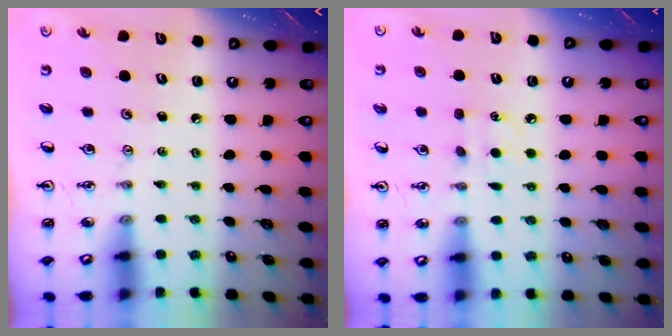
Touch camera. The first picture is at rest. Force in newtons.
{"total": 5.2, "press": 5.1, "slide": 0.6}